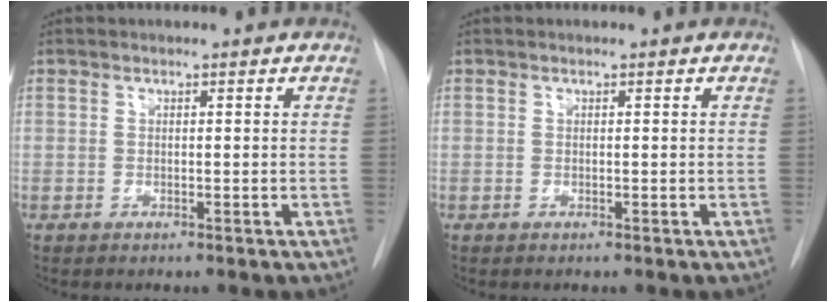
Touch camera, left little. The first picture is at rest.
{"total": 0.0}